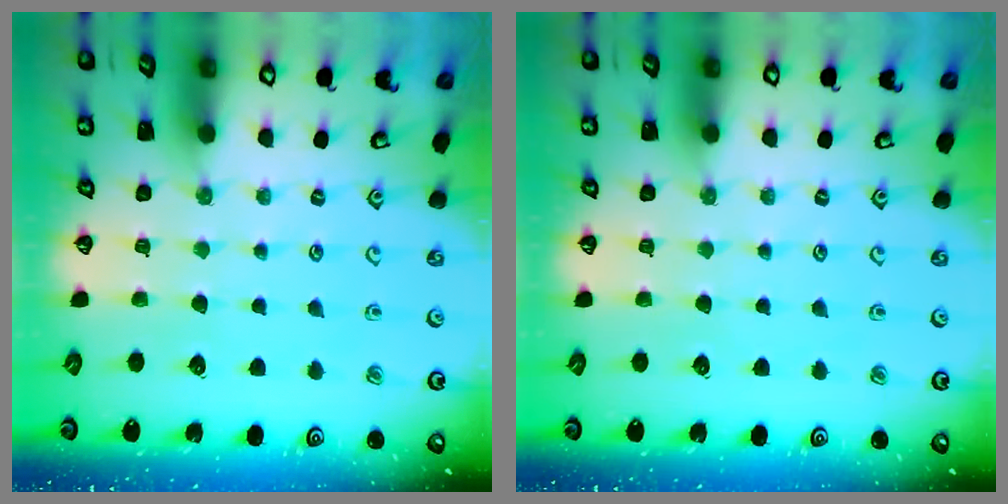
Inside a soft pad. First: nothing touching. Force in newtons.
{"total": 0.0}